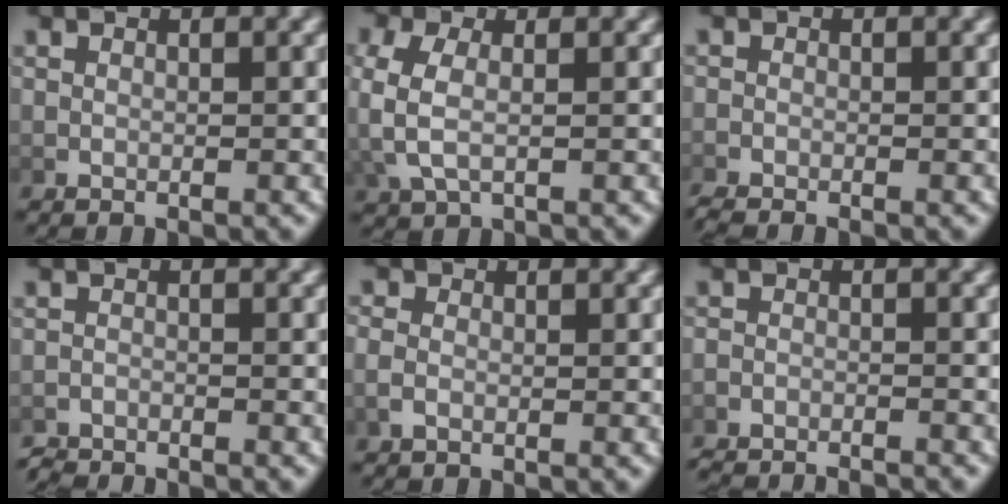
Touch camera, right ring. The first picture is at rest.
{"total": 3.6, "force": [0.5, 2.3, 2.7], "torque": [-0.082, -0.009, 0.018]}
{"total": 1.6, "force": [-1.4, 0.5, 0.4], "torque": [-0.006, -0.008, -0.023]}
{"total": 2.3, "force": [-2.3, 0.1, -0.1], "torque": [0.002, -0.011, -0.038]}
{"total": 1.4, "force": [-0.4, 1.1, 0.8], "torque": [-0.022, -0.005, -0.006]}
{"total": 4.6, "force": [-4.5, 0.9, 0.4], "torque": [-0.001, -0.013, -0.072]}